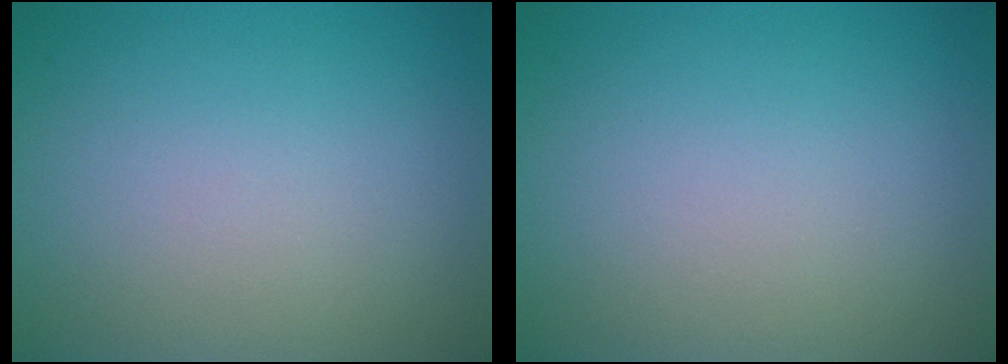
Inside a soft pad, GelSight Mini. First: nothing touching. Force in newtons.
{"total": 0.0}